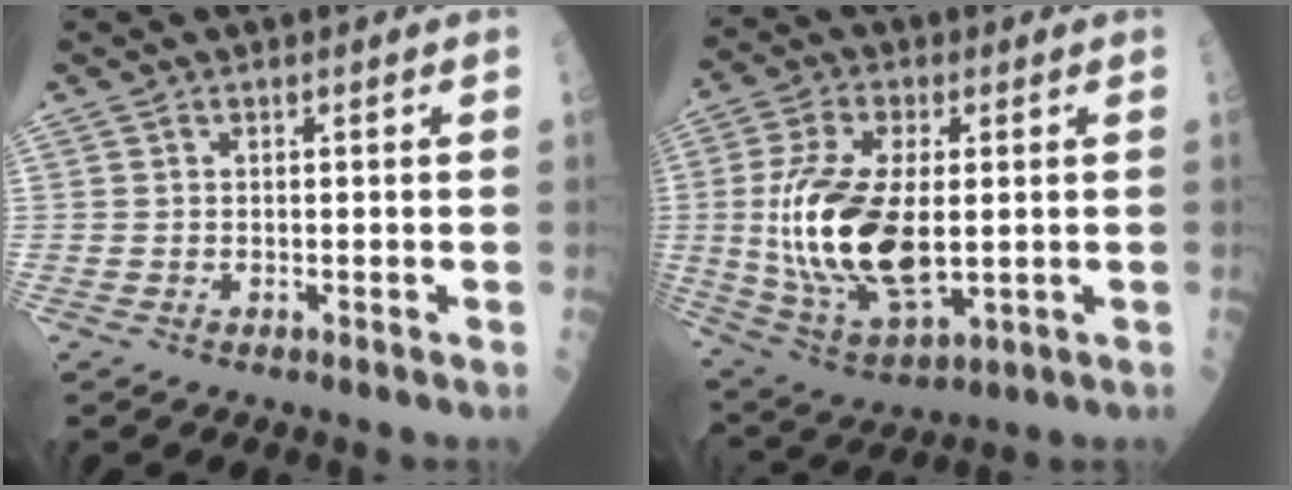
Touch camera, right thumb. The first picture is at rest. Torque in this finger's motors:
{"motor_torque": [2.40, 2.58, 1.28, -0.76, 0.60]}